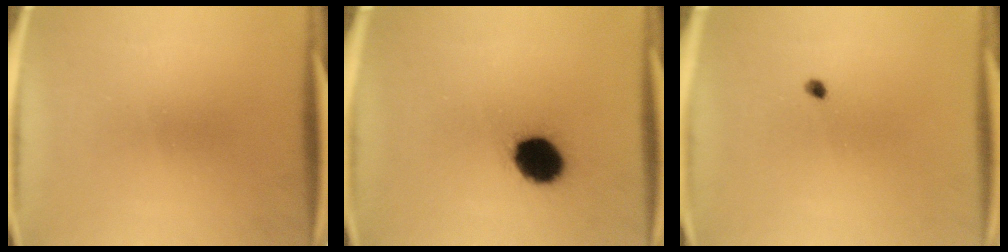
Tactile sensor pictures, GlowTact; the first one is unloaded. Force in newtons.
{"total": 12.3}
{"total": 0.9}